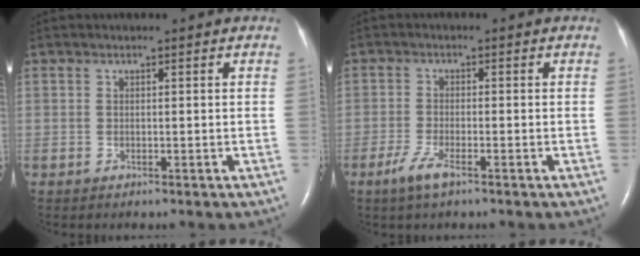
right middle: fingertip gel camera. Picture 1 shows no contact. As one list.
[{"total": 3.5, "force": [-2.2, 0.6, 2.6], "torque": [-0.061, -0.006, -0.046]}]